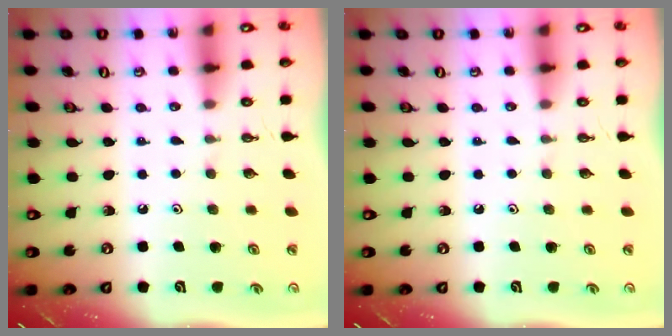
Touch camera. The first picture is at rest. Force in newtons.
{"total": 0.0}